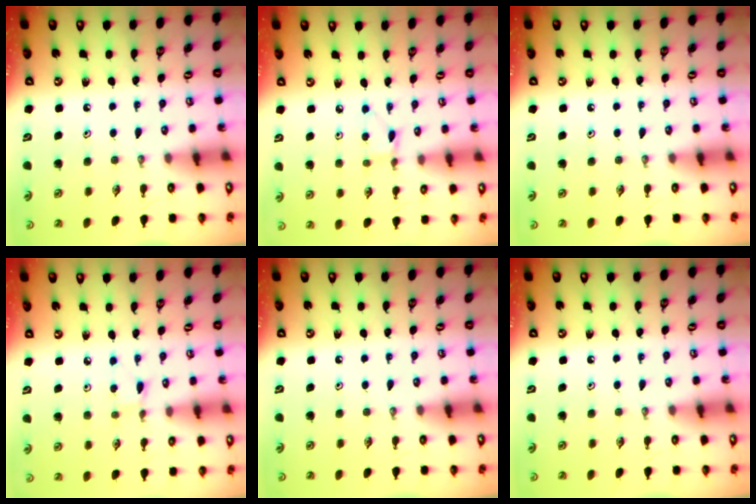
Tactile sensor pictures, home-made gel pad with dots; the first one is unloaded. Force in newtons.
{"total": 2.6, "press": 2.6, "slide": 0.3}
{"total": 0.0}
{"total": 2.4, "press": 2.4, "slide": 0.3}
{"total": 0.0}
{"total": 0.0}